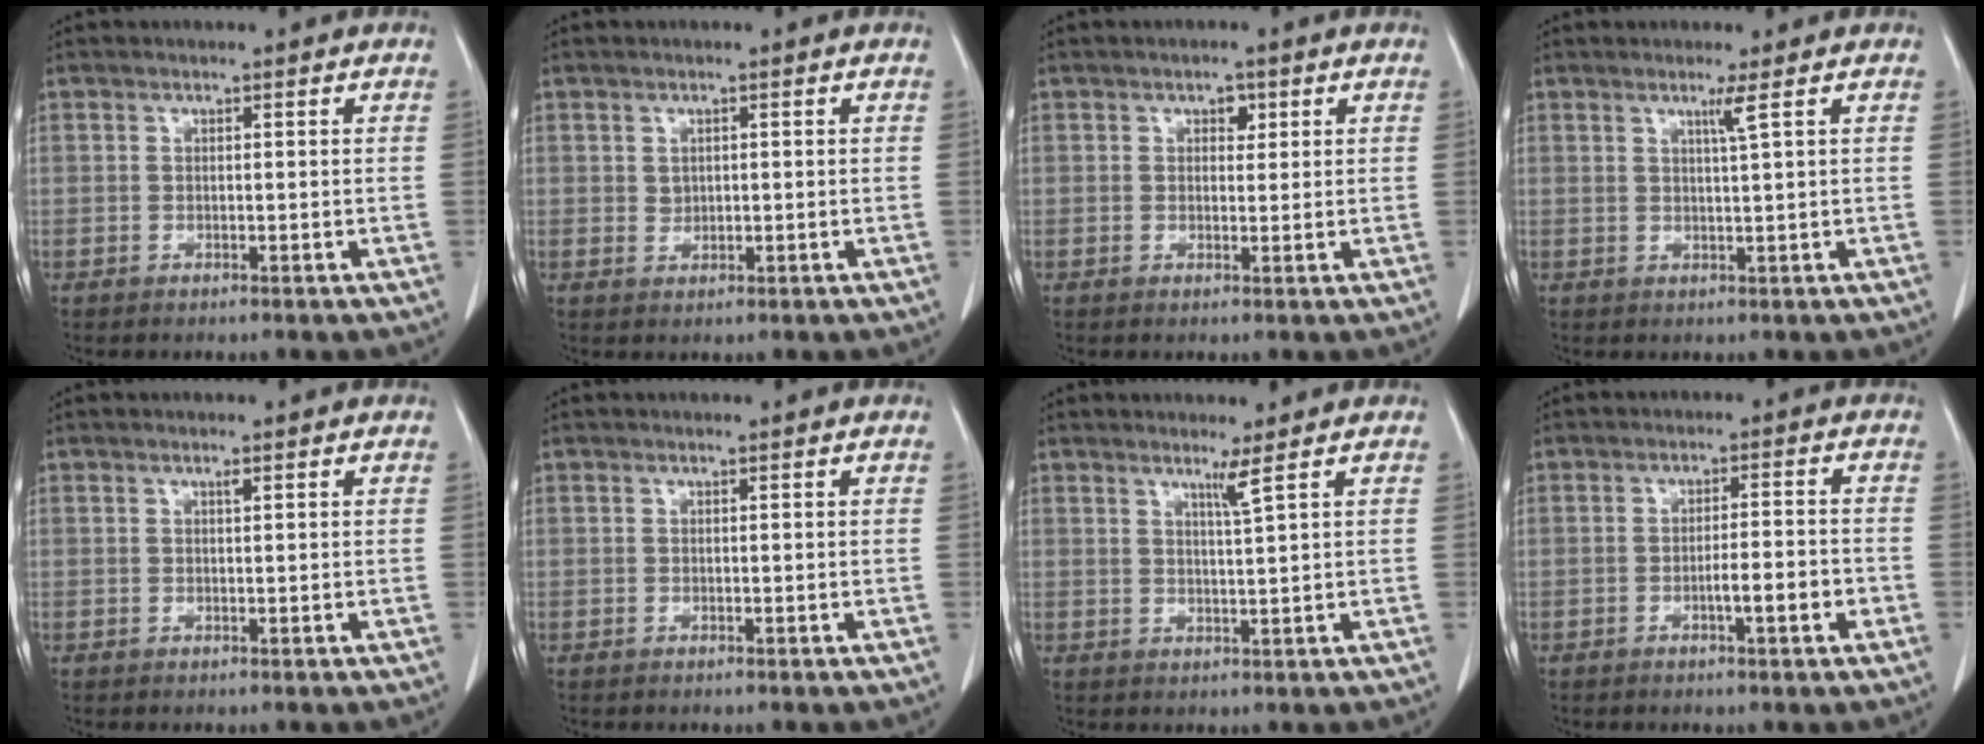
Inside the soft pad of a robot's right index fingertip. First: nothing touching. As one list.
[{"total": 1.3, "force": [0.3, 1.1, 0.6], "torque": [-0.009, -0.002, 0.008]}, {"total": 1.8, "force": [0.8, 1.2, 1.1], "torque": [-0.012, 0.001, 0.009]}, {"total": 1.9, "force": [1.0, -0.8, 1.5], "torque": [-0.033, -0.007, 0.021]}, {"total": 0.6, "force": [0.3, 0.0, 0.5], "torque": [-0.010, 0.000, 0.005]}, {"total": 0.0}, {"total": 2.2, "force": [1.4, -1.0, 1.4], "torque": [-0.033, -0.017, 0.031]}, {"total": 4.5, "force": [-1.7, 0.4, 4.1], "torque": [-0.060, 0.001, -0.026]}]